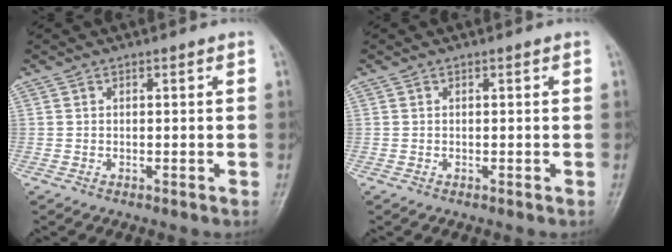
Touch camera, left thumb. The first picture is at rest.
{"total": 0.0}